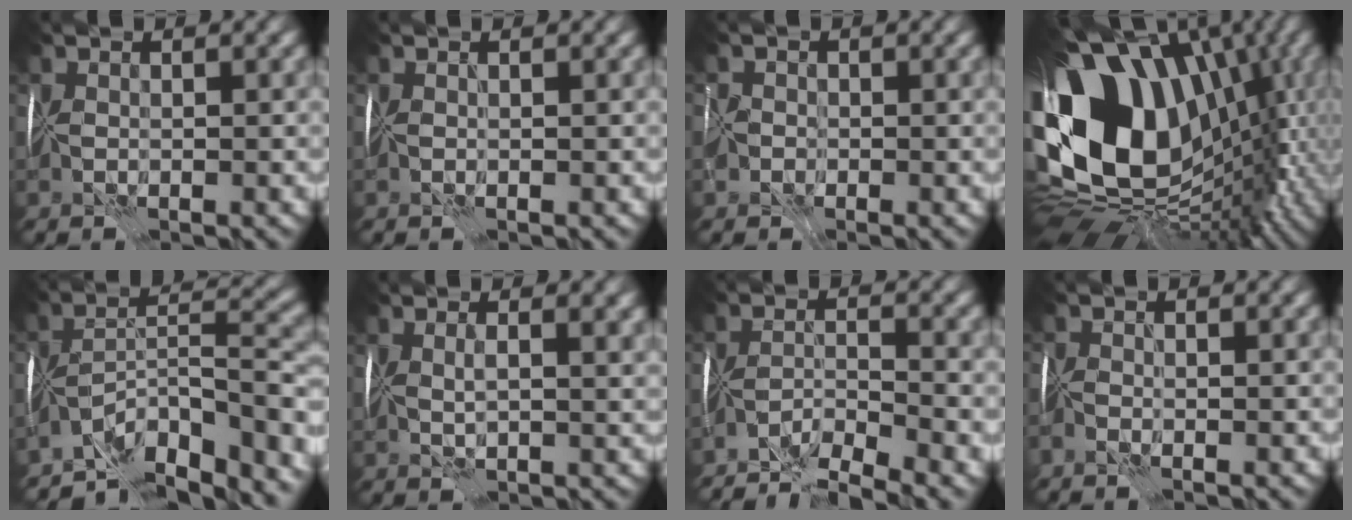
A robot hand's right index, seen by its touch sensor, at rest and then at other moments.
{"total": 0.9, "force": [-0.2, -0.8, -0.4], "torque": [0.010, -0.003, -0.004]}
{"total": 3.1, "force": [-1.9, 2.2, 1.1], "torque": [0.002, -0.003, -0.047]}
{"total": 16.6, "force": [1.2, 12.3, 11.1], "torque": [-0.229, -0.009, 0.044]}
{"total": 10.4, "force": [-9.0, 1.5, 5.0], "torque": [-0.050, 0.000, -0.155]}
{"total": 2.2, "force": [0.8, 0.2, 2.0], "torque": [-0.037, -0.005, 0.019]}
{"total": 4.5, "force": [-4.2, -1.3, 1.0], "torque": [-0.007, -0.008, -0.081]}
{"total": 1.4, "force": [-1.3, 0.2, 0.5], "torque": [-0.011, -0.004, -0.028]}